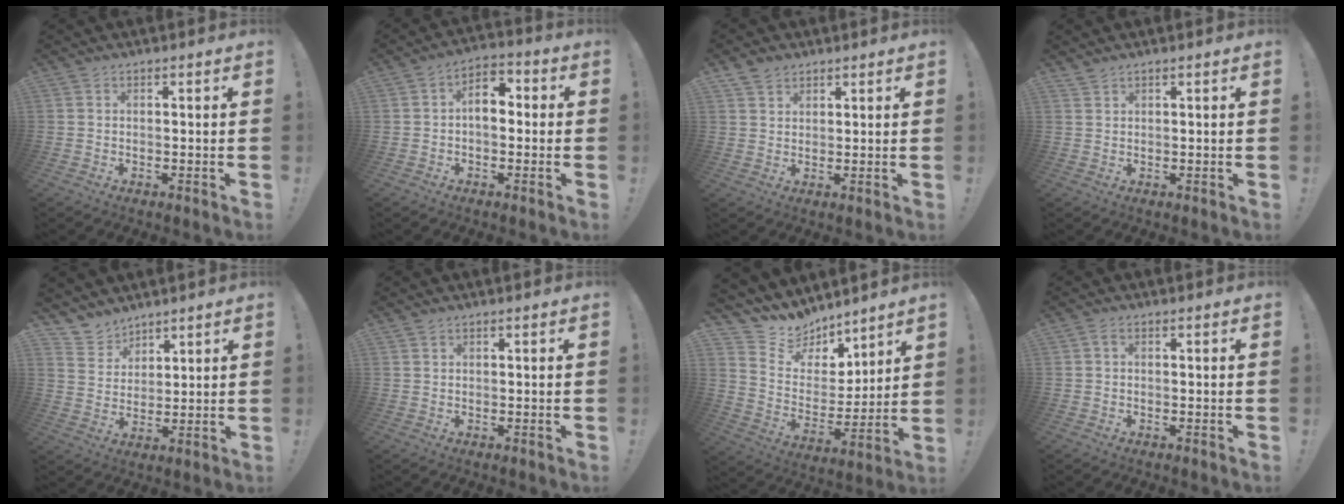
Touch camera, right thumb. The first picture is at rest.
{"total": 6.9, "force": [-0.4, 4.4, 5.2], "torque": [-0.084, 0.012, -0.004]}
{"total": 4.1, "force": [3.0, 2.6, 0.9], "torque": [-0.014, -0.012, 0.057]}
{"total": 1.5, "force": [1.4, 0.4, 0.3], "torque": [-0.003, -0.006, 0.026]}
{"total": 6.9, "force": [5.8, 3.7, 0.2], "torque": [-0.015, -0.047, 0.115]}
{"total": 0.7, "force": [0.6, 0.4, 0.0], "torque": [0.003, -0.003, 0.011]}
{"total": 10.6, "force": [9.1, 5.4, 0.4], "torque": [-0.023, -0.086, 0.172]}
{"total": 0.9, "force": [0.0, 0.6, 0.7], "torque": [-0.020, 0.005, 0.001]}